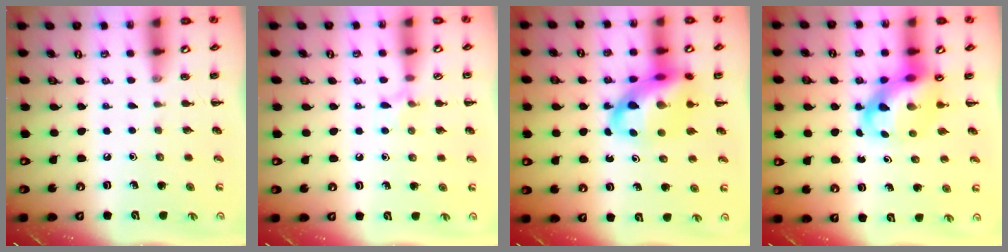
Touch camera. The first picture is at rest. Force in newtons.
{"total": 6.4, "press": 5.9, "slide": 2.4}
{"total": 15.9, "press": 15.4, "slide": 3.9}
{"total": 8.4, "press": 8.1, "slide": 2.4}